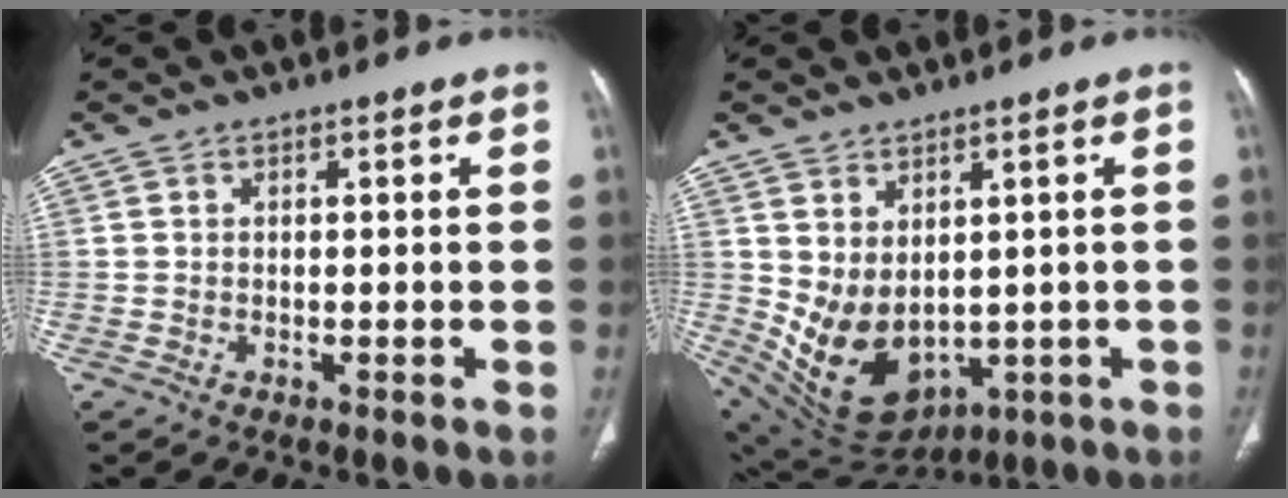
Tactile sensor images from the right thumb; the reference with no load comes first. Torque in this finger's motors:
{"motor_torque": [-0.44, 1.08, 0.85, 0.81, 0.30]}